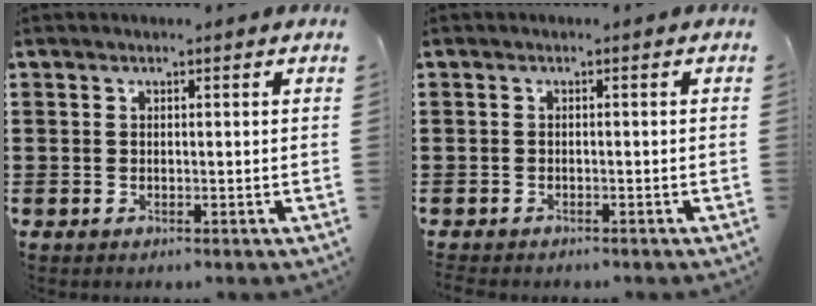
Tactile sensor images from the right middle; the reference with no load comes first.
{"total": 0.8, "force": [-0.8, 0.2, -0.1], "torque": [-0.001, 0.003, -0.018]}